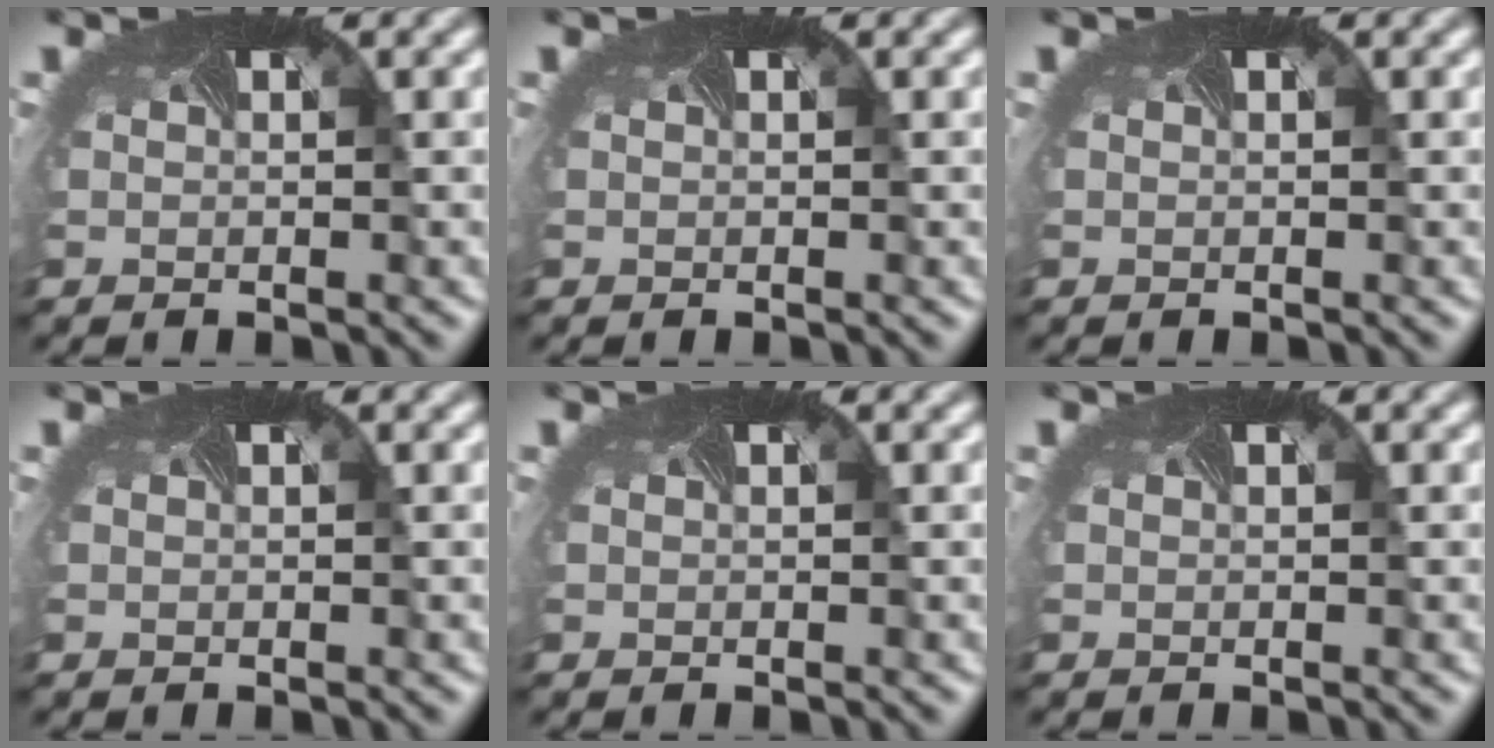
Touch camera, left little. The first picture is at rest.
{"total": 0.0}
{"total": 0.0}
{"total": 0.0}
{"total": 0.0}
{"total": 0.0}